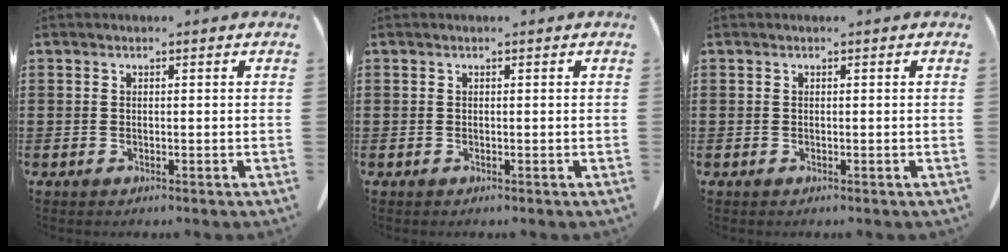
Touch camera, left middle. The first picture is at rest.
{"total": 0.0}
{"total": 0.0}